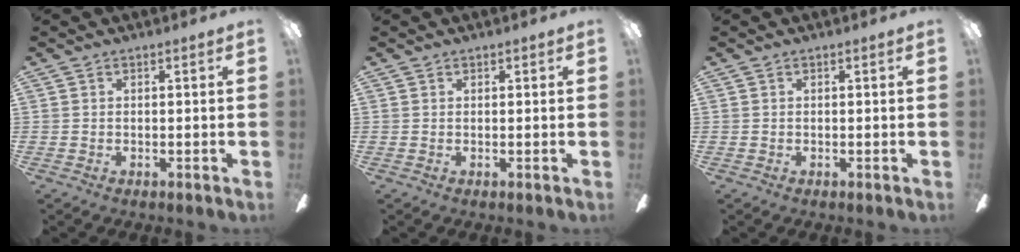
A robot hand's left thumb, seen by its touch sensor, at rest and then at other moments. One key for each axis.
{"total": 0.5, "fx": 0.4, "fy": 0.3, "fz": 0.0, "tx": -0.001, "ty": 0.001, "tz": 0.008}
{"total": 0.0}